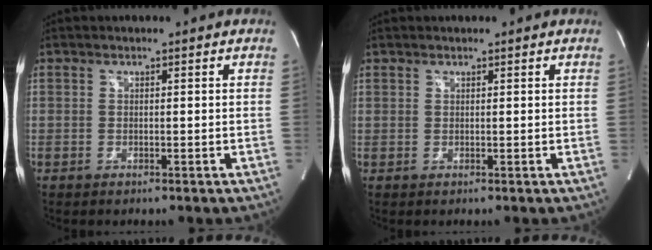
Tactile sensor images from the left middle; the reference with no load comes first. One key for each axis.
{"total": 0.6, "fx": 0.4, "fy": 0.4, "fz": 0.0, "tx": -0.001, "ty": 0.003, "tz": 0.007}